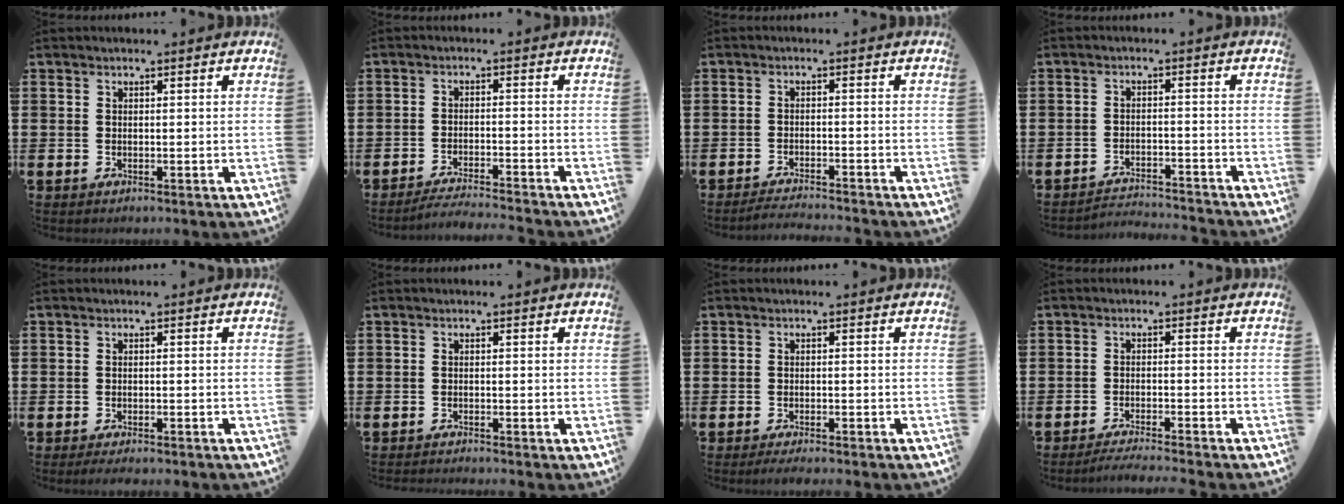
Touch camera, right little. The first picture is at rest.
{"total": 2.6, "force": [-2.5, -0.4, 0.6], "torque": [-0.010, 0.001, -0.051]}
{"total": 1.9, "force": [-1.9, -0.2, 0.3], "torque": [-0.006, 0.003, -0.038]}
{"total": 2.7, "force": [-2.7, -0.1, -0.1], "torque": [-0.004, 0.002, -0.059]}
{"total": 1.0, "force": [-0.9, 0.1, 0.4], "torque": [-0.008, -0.003, -0.017]}
{"total": 0.7, "force": [-0.6, -0.2, 0.0], "torque": [0.001, -0.002, -0.013]}
{"total": 1.1, "force": [-1.0, 0.0, 0.4], "torque": [-0.007, -0.002, -0.020]}
{"total": 2.0, "force": [-1.8, -0.3, 0.7], "torque": [-0.009, 0.003, -0.036]}